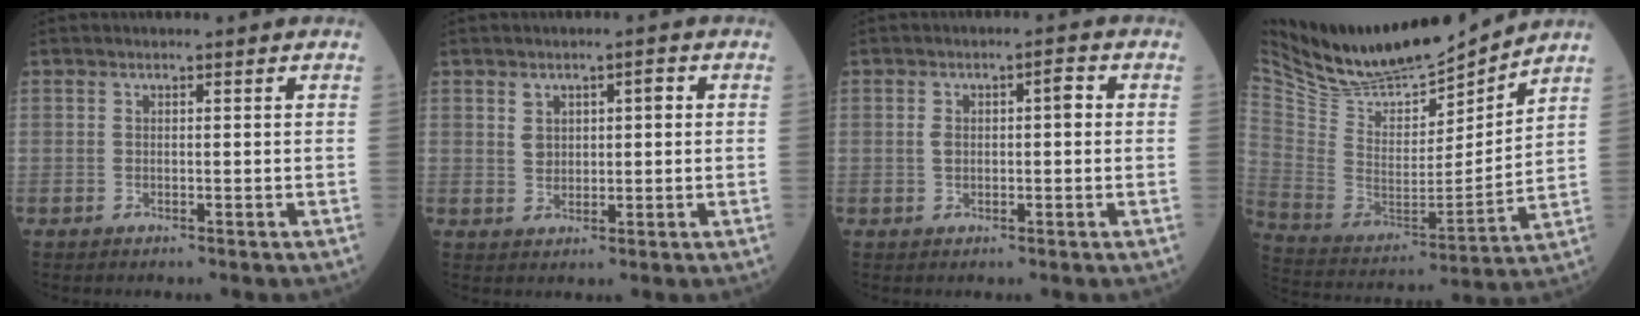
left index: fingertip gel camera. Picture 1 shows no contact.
{"total": 3.6, "force": [1.0, 2.3, 2.5], "torque": [-0.043, 0.015, 0.022]}
{"total": 3.7, "force": [0.3, 1.6, 3.3], "torque": [-0.064, 0.019, 0.005]}
{"total": 18.8, "force": [17.5, 3.0, 6.1], "torque": [-0.131, -0.026, 0.311]}